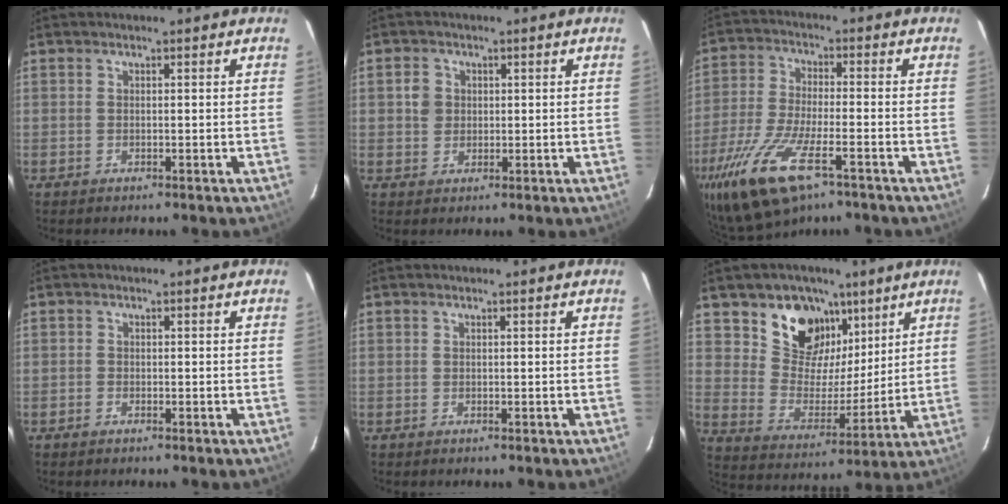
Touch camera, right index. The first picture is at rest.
{"total": 3.3, "force": [0.5, 3.1, 0.9], "torque": [-0.010, 0.014, 0.010]}
{"total": 18.6, "force": [-10.6, 6.9, 13.7], "torque": [-0.295, -0.053, -0.195]}
{"total": 0.6, "force": [-0.5, 0.3, 0.1], "torque": [-0.003, 0.002, -0.011]}
{"total": 0.0}
{"total": 14.0, "force": [8.4, 10.1, 4.9], "torque": [-0.095, 0.000, 0.153]}